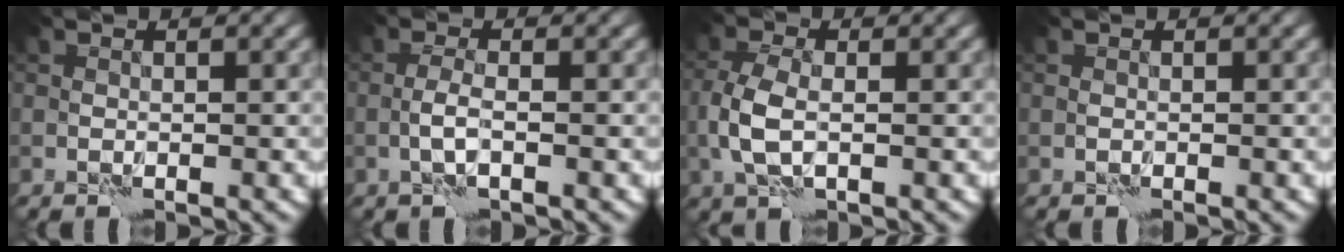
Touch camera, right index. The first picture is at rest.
{"total": 1.5, "force": [-0.3, 0.1, 1.4], "torque": [-0.031, 0.003, -0.011]}
{"total": 3.4, "force": [-0.3, 1.7, 2.9], "torque": [-0.071, -0.001, -0.009]}
{"total": 0.0}